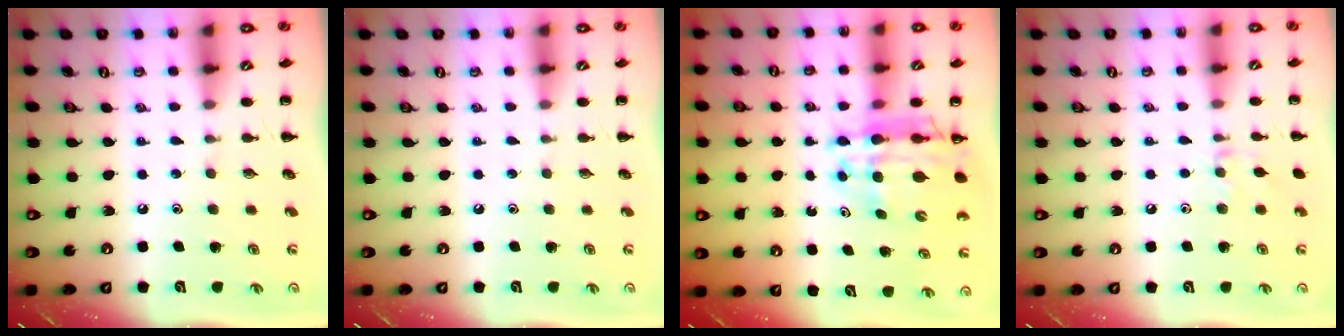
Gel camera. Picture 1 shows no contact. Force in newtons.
{"total": 0.0}
{"total": 12.6, "press": 12.1, "slide": 3.5}
{"total": 7.0, "press": 6.9, "slide": 1.3}